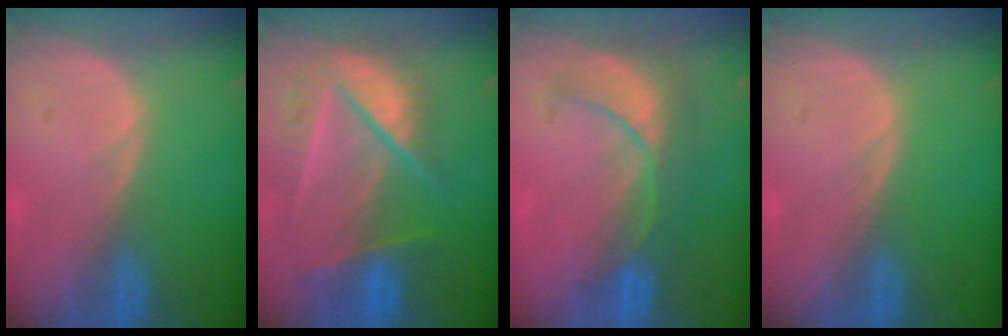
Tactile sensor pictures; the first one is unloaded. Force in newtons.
{"total": 9.7, "press": 8.3, "slide": 5.1}
{"total": 7.9, "press": 7.5, "slide": 2.2}
{"total": 0.0}